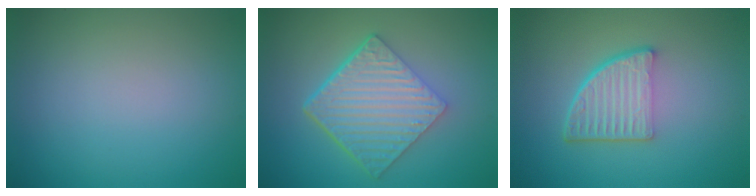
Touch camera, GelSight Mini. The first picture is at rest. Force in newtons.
{"total": 7.0, "press": 4.6, "slide": 5.2}
{"total": 5.0, "press": 3.4, "slide": 3.6}